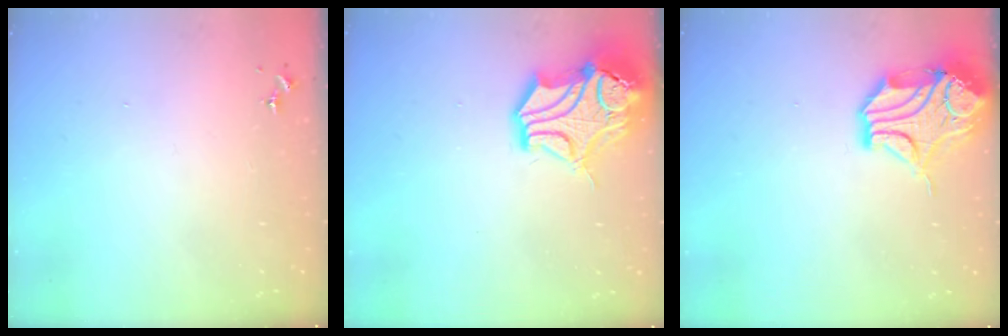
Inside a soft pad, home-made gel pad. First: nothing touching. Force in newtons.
{"total": 16.3, "press": 16.2, "slide": 2.2}
{"total": 14.1, "press": 13.9, "slide": 2.1}